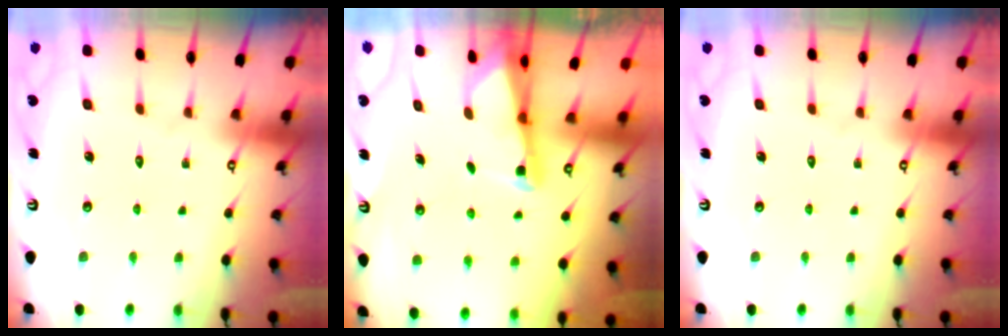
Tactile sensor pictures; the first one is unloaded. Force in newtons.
{"total": 2.6, "press": 2.6, "slide": 0.3}
{"total": 0.0}